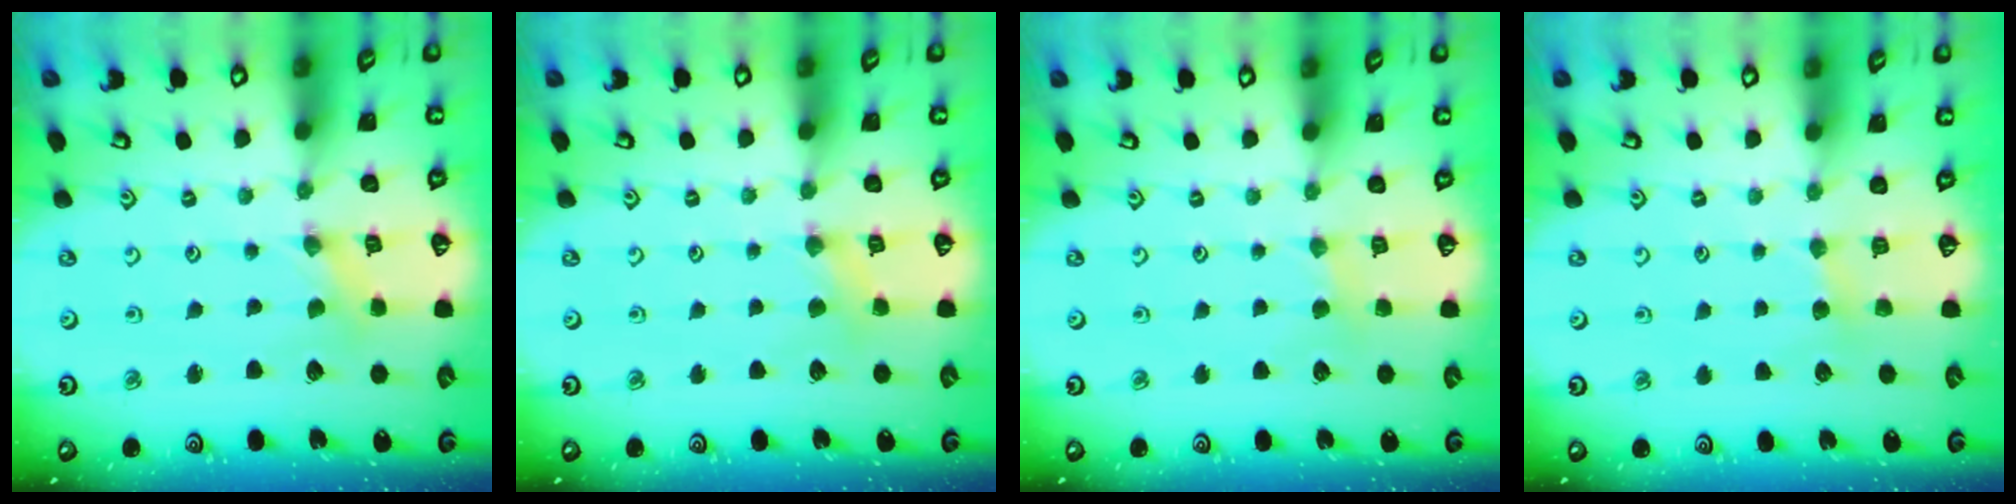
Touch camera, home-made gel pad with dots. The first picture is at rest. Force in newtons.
{"total": 3.9, "press": 3.9, "slide": 0.4}
{"total": 2.5, "press": 2.4, "slide": 0.4}
{"total": 2.9, "press": 2.9, "slide": 0.4}